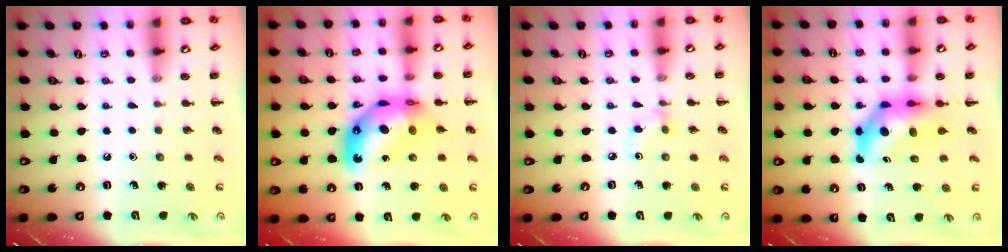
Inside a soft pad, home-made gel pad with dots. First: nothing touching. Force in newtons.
{"total": 14.5, "press": 13.7, "slide": 4.5}
{"total": 2.9, "press": 2.8, "slide": 0.8}
{"total": 7.0, "press": 6.7, "slide": 2.1}